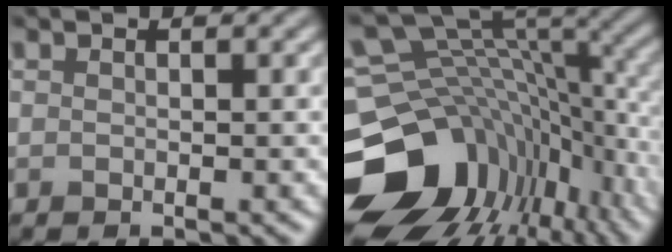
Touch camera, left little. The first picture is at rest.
{"total": 15.2, "force": [-4.3, 11.2, 9.4], "torque": [-0.203, -0.014, -0.060]}